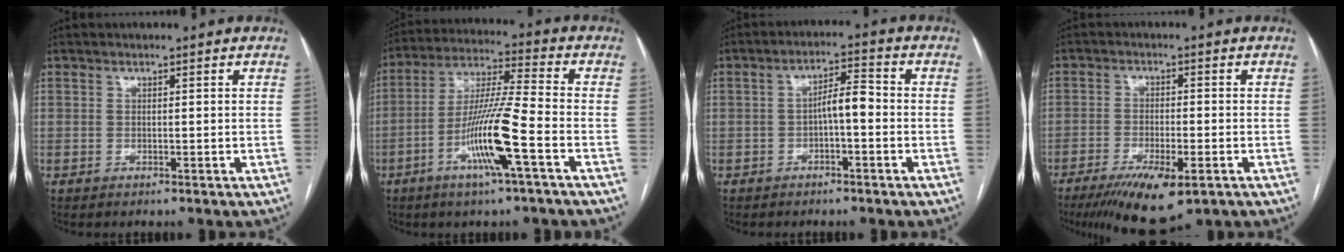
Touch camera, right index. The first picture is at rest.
{"total": 12.7, "force": [-5.0, -0.3, 11.7], "torque": [-0.229, -0.004, -0.096]}
{"total": 4.5, "force": [-0.9, 1.2, 4.3], "torque": [-0.070, 0.019, -0.012]}
{"total": 10.5, "force": [-6.2, 2.6, 8.1], "torque": [-0.136, -0.022, -0.095]}